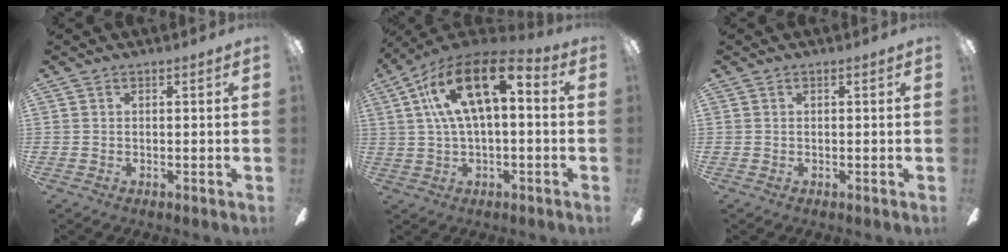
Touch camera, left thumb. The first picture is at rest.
{"total": 18.2, "force": [5.9, 8.6, 15.0], "torque": [-0.262, -0.013, 0.095]}
{"total": 0.0}